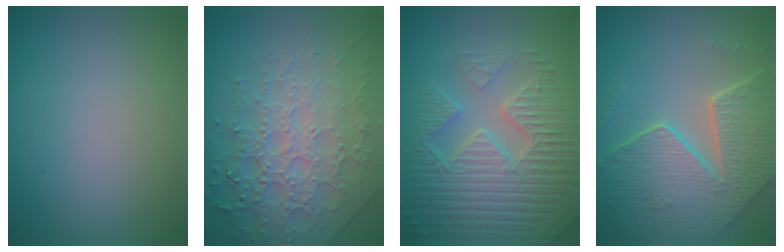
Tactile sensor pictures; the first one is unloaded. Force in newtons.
{"total": 8.0, "press": 5.6, "slide": 5.8}
{"total": 7.9, "press": 6.2, "slide": 4.9}
{"total": 8.1, "press": 5.9, "slide": 5.5}